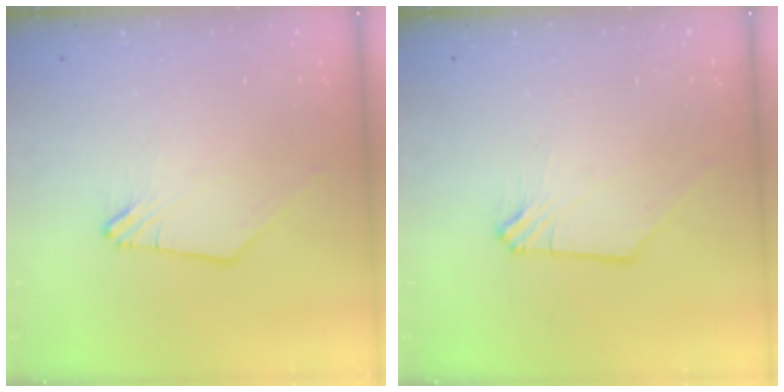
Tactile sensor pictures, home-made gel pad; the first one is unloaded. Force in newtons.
{"total": 0.0}